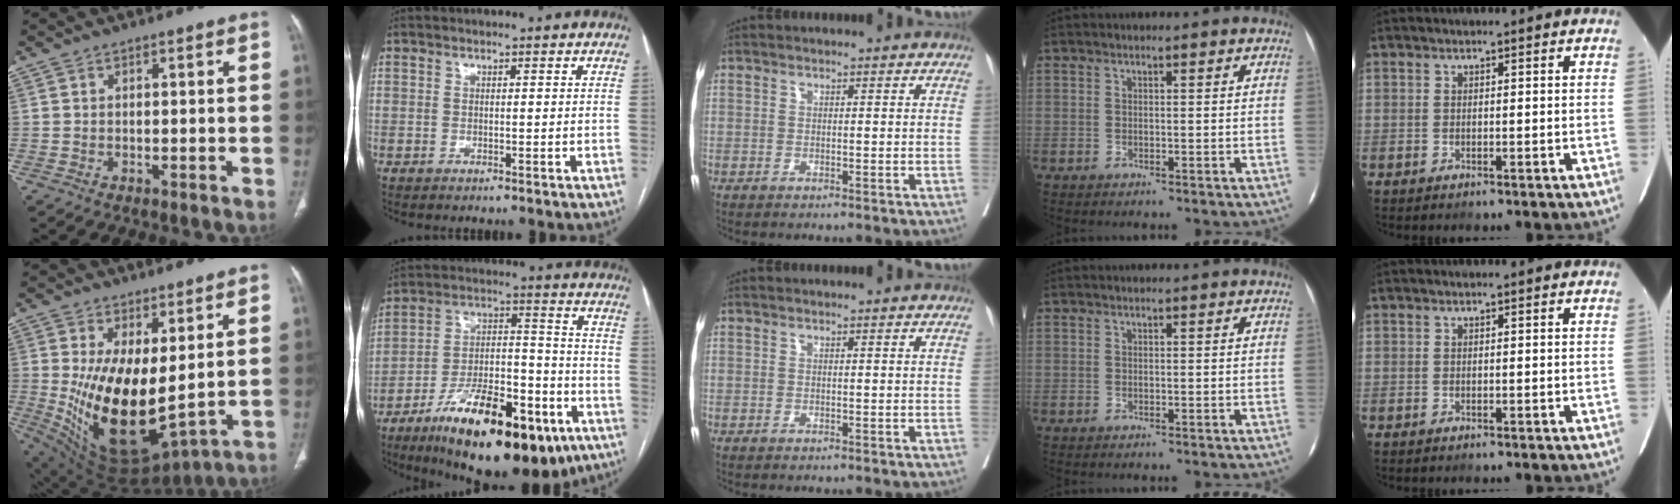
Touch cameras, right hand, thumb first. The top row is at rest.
{"thumb": {"total": 17.9, "force": [2.0, 8.4, 15.6], "torque": [-0.274, -0.043, 0.067]}, "index": {"total": 23.4, "force": [-13.6, 8.5, 17.0], "torque": [-0.244, 0.024, -0.211]}}